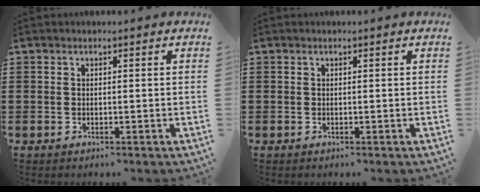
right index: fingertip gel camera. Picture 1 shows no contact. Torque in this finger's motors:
{"motor_torque": [0.13, -0.08, -0.02, -0.01]}